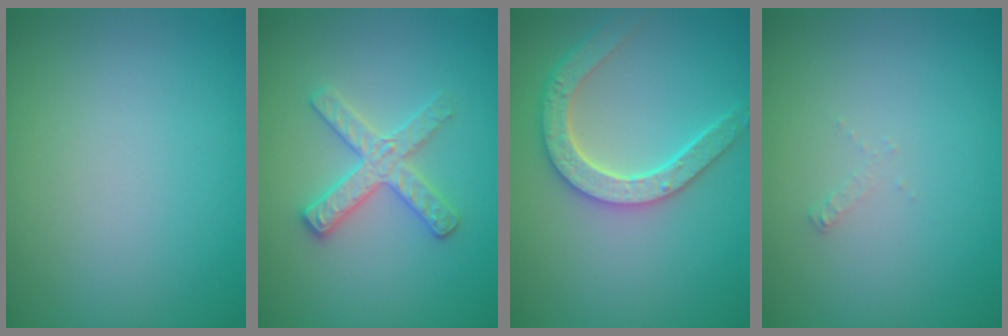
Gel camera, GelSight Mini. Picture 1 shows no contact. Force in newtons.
{"total": 2.8, "press": 2.8, "slide": 0.3}
{"total": 4.7, "press": 4.2, "slide": 2.1}
{"total": 0.5, "press": 0.5, "slide": 0.1}